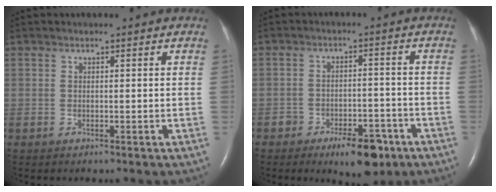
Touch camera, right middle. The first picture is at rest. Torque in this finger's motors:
{"motor_torque": [0.18, -0.15, 0.17, 0.06]}